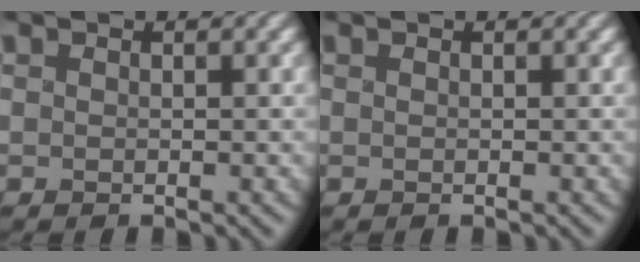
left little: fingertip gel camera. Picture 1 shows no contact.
{"total": 0.0}